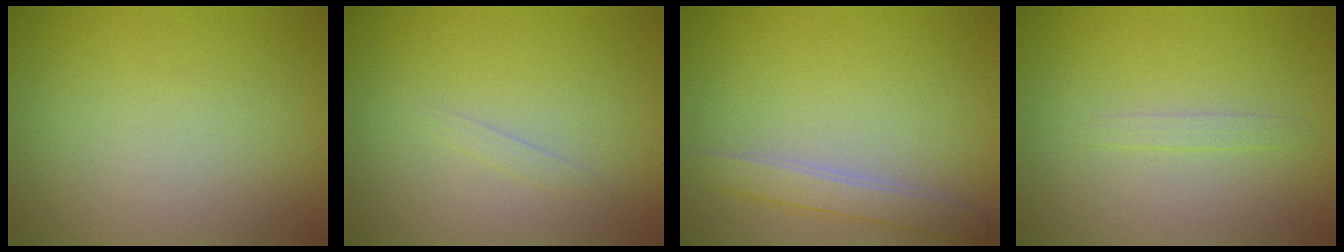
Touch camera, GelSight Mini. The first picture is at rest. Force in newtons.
{"total": 0.6, "press": 0.6, "slide": 0.0}
{"total": 2.6, "press": 2.6, "slide": 0.2}
{"total": 0.8, "press": 0.8, "slide": 0.2}